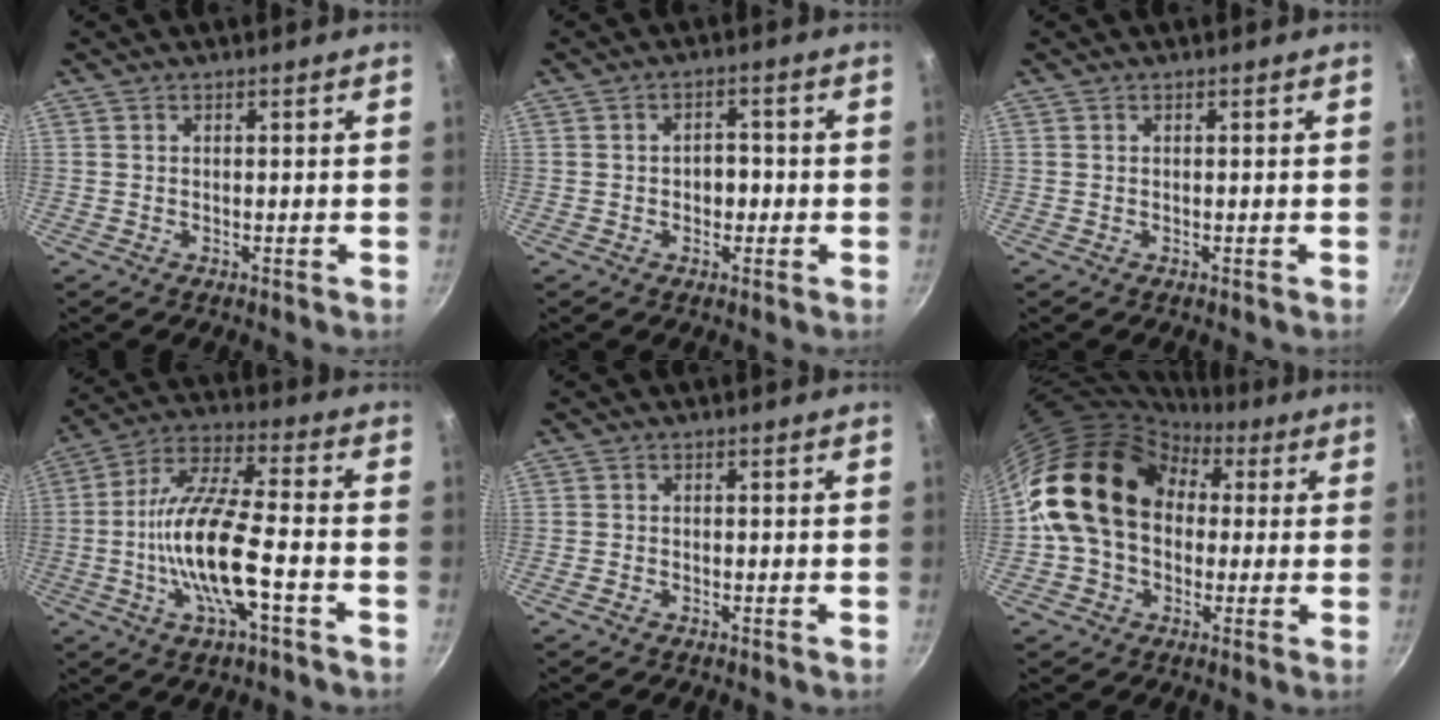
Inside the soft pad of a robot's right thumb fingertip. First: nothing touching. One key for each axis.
{"total": 3.7, "fx": -0.5, "fy": 2.7, "fz": 2.5, "tx": -0.015, "ty": 0.014, "tz": -0.009}
{"total": 0.0}
{"total": 16.2, "fx": -4.6, "fy": 5.0, "fz": 14.7, "tx": -0.282, "ty": 0.032, "tz": -0.099}
{"total": 1.1, "fx": -0.9, "fy": 0.5, "fz": 0.5, "tx": -0.020, "ty": 0.008, "tz": -0.021}
{"total": 18.7, "fx": 1.8, "fy": 14.4, "fz": 11.7, "tx": -0.181, "ty": 0.047, "tz": 0.020}